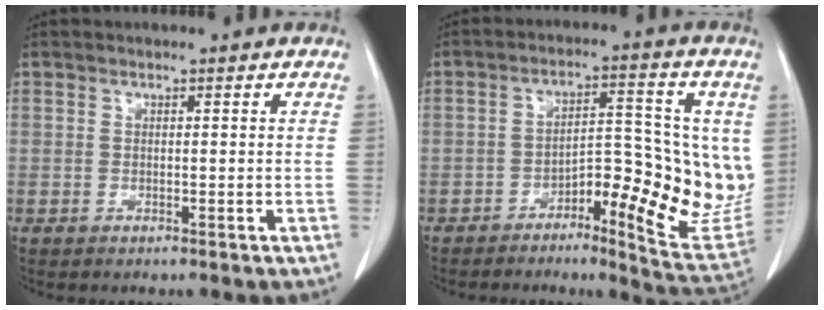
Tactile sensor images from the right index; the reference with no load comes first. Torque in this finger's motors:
{"motor_torque": [0.44, -0.09, 0.27, 0.06]}